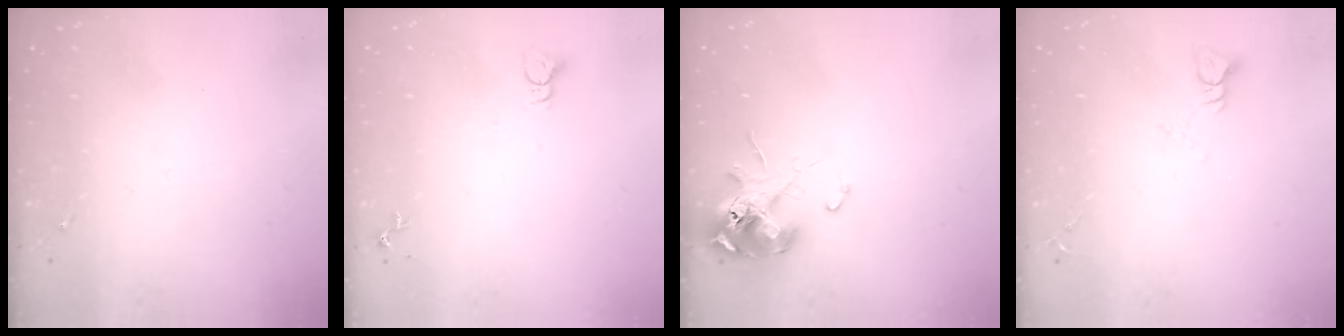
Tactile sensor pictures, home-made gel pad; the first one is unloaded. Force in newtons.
{"total": 2.2, "press": 2.2, "slide": 0.1}
{"total": 11.6, "press": 11.5, "slide": 1.5}
{"total": 3.5, "press": 3.5, "slide": 0.3}